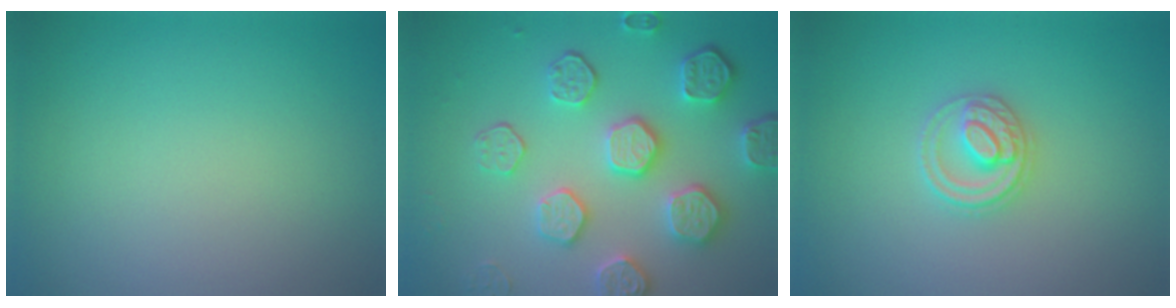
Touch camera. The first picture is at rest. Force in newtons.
{"total": 5.6, "press": 5.1, "slide": 2.2}
{"total": 2.8, "press": 2.8, "slide": 0.3}